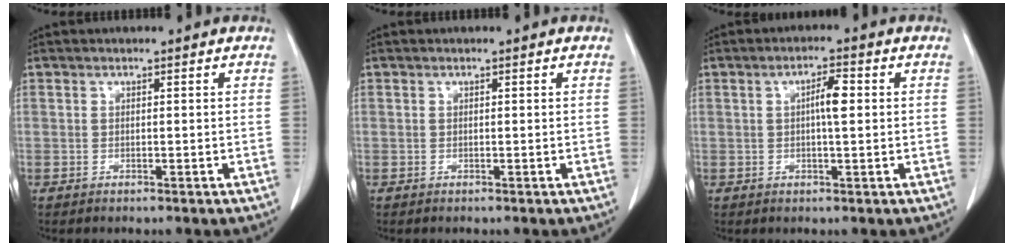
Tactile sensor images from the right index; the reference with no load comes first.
{"total": 0.0}
{"total": 3.6, "force": [0.5, 0.5, 3.6], "torque": [-0.062, 0.005, 0.006]}